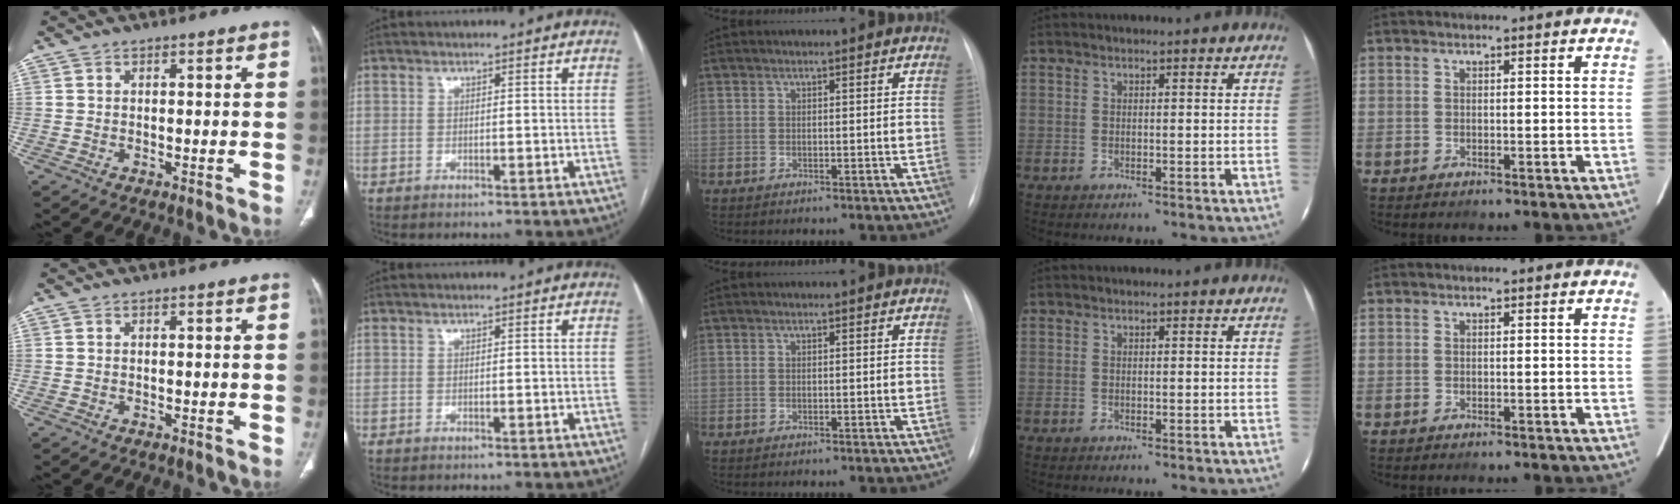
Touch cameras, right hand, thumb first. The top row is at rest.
{}